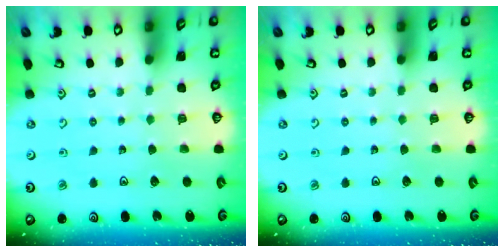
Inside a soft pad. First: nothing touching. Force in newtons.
{"total": 0.0}